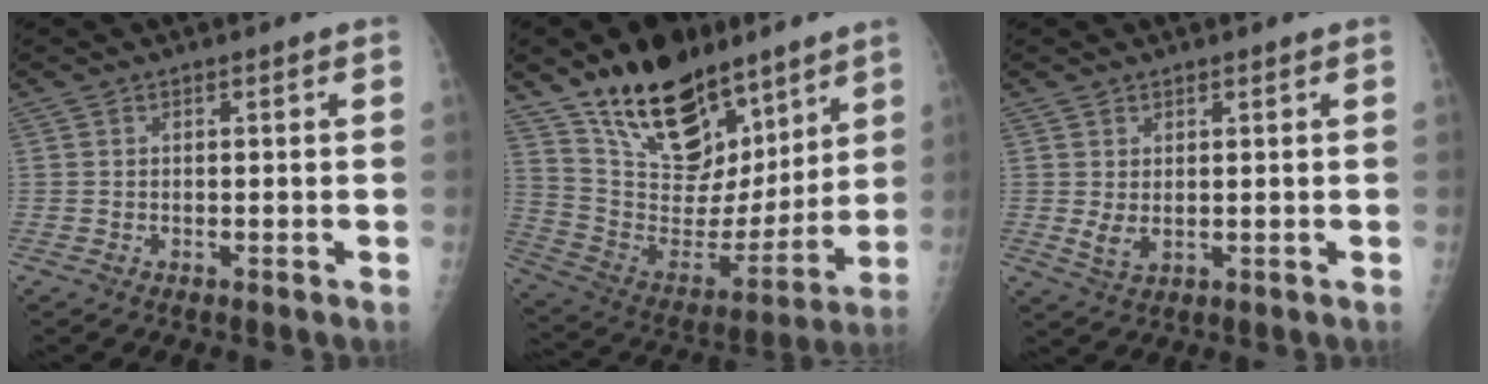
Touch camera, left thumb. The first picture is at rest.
{"total": 25.2, "force": [16.6, 13.2, 13.5], "torque": [-0.173, -0.070, 0.284]}
{"total": 3.3, "force": [0.7, 2.3, 2.3], "torque": [-0.037, -0.012, 0.019]}